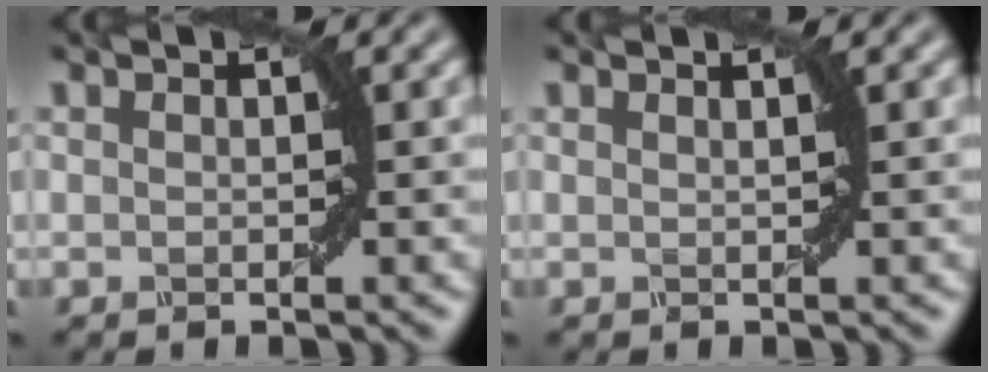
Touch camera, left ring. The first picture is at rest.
{"total": 0.9, "force": [0.5, 0.5, 0.5], "torque": [0.002, -0.008, -0.004]}